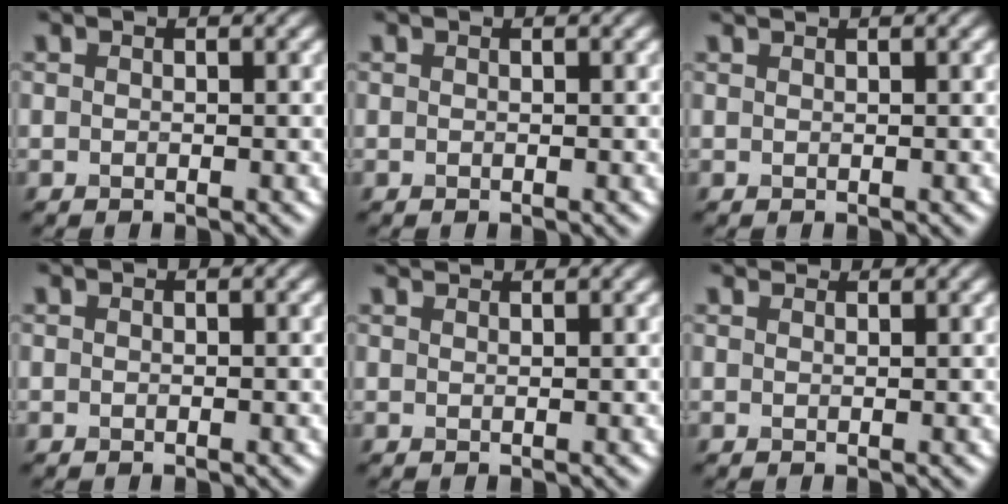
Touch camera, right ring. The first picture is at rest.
{"total": 0.0}
{"total": 0.7, "force": [0.6, 0.1, 0.3], "torque": [-0.002, -0.003, 0.005]}
{"total": 0.0}
{"total": 1.6, "force": [1.5, 0.1, 0.4], "torque": [-0.010, 0.001, 0.017]}
{"total": 1.8, "force": [1.7, 0.3, 0.5], "torque": [-0.017, -0.002, 0.019]}